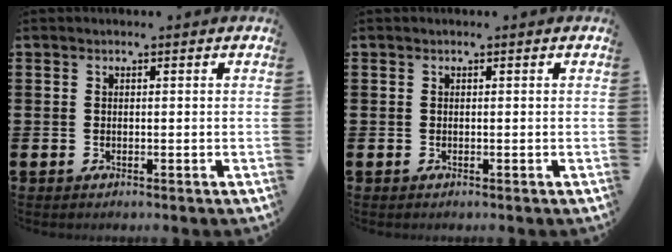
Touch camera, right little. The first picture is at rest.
{"total": 0.0}